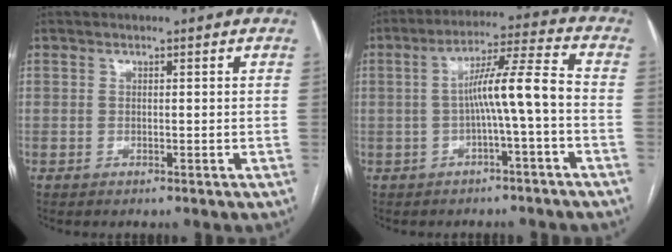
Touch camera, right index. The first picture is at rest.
{"total": 8.3, "force": [-1.4, -0.4, 8.2], "torque": [-0.139, 0.026, -0.020]}